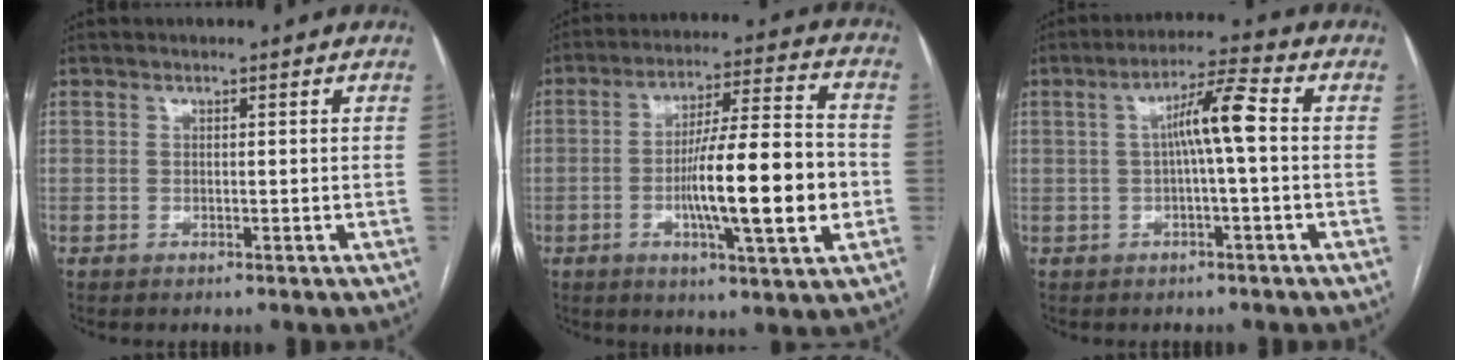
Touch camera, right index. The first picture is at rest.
{"total": 16.1, "force": [-3.0, 1.5, 15.7], "torque": [-0.255, 0.004, -0.048]}
{"total": 6.6, "force": [0.3, 0.1, 6.6], "torque": [-0.112, 0.021, 0.005]}